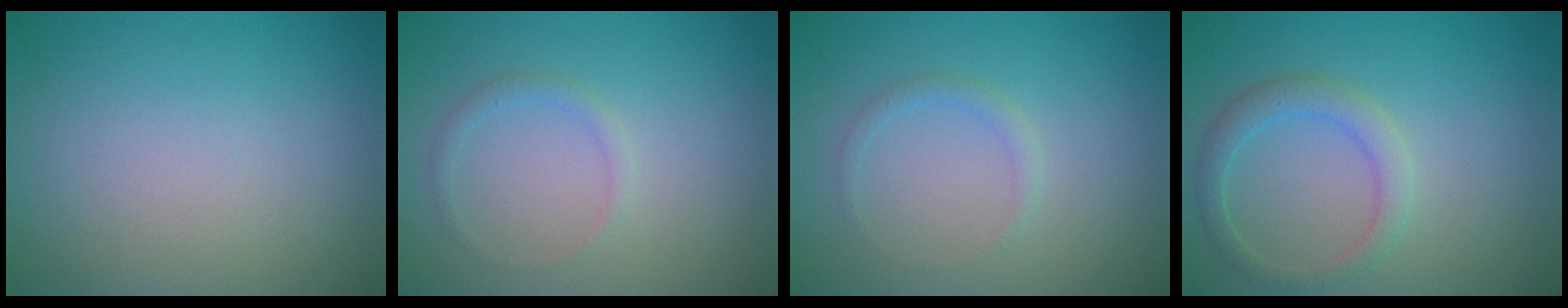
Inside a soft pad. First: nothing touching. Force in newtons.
{"total": 1.1, "press": 1.1, "slide": 0.1}
{"total": 1.0, "press": 1.0, "slide": 0.1}
{"total": 2.5, "press": 2.5, "slide": 0.0}